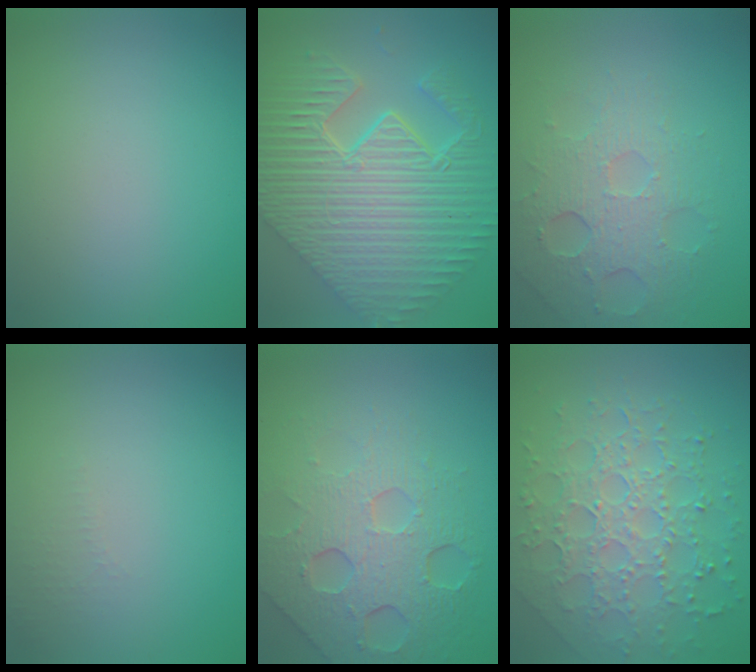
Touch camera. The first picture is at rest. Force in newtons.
{"total": 11.5, "press": 7.7, "slide": 8.5}
{"total": 4.0, "press": 3.6, "slide": 1.7}
{"total": 1.0, "press": 0.9, "slide": 0.3}
{"total": 7.3, "press": 5.1, "slide": 5.2}
{"total": 7.6, "press": 5.4, "slide": 5.3}